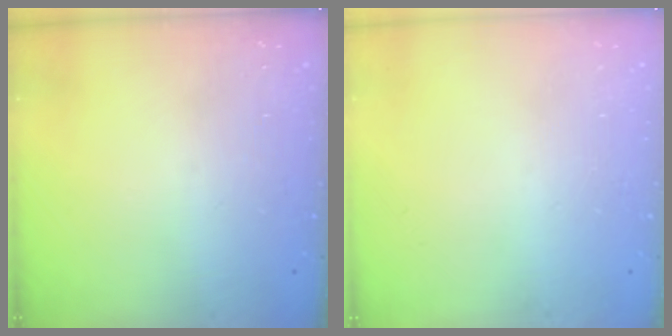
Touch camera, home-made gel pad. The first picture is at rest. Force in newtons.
{"total": 0.0}